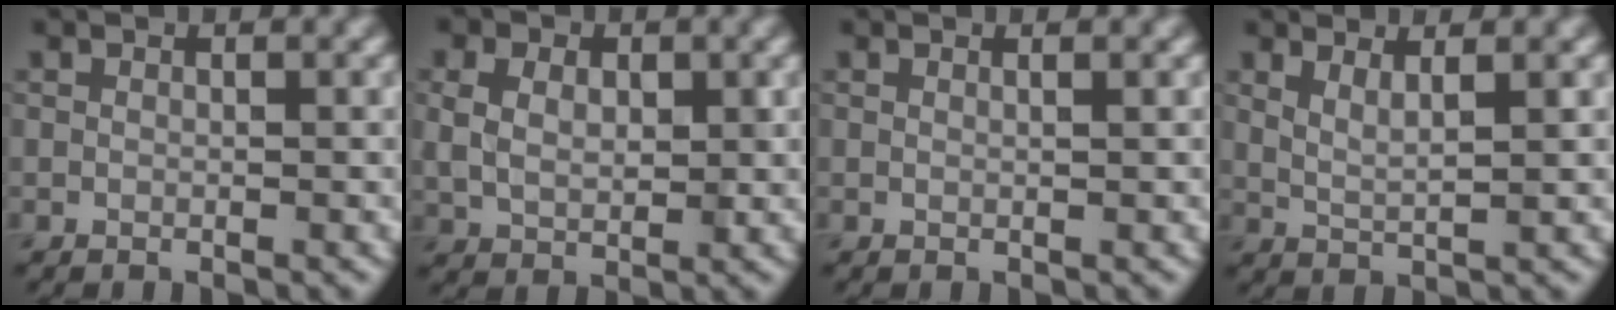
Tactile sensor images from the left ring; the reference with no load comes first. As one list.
[{"total": 4.8, "force": [1.3, 3.5, 3.1], "torque": [-0.048, 0.013, 0.008]}, {"total": 1.0, "force": [0.5, 0.4, 0.7], "torque": [-0.004, -0.001, -0.002]}, {"total": 2.2, "force": [1.4, 0.7, 1.6], "torque": [-0.021, -0.004, 0.023]}]